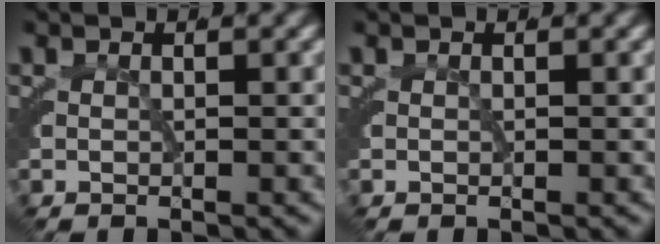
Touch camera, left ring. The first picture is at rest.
{"total": 0.0}